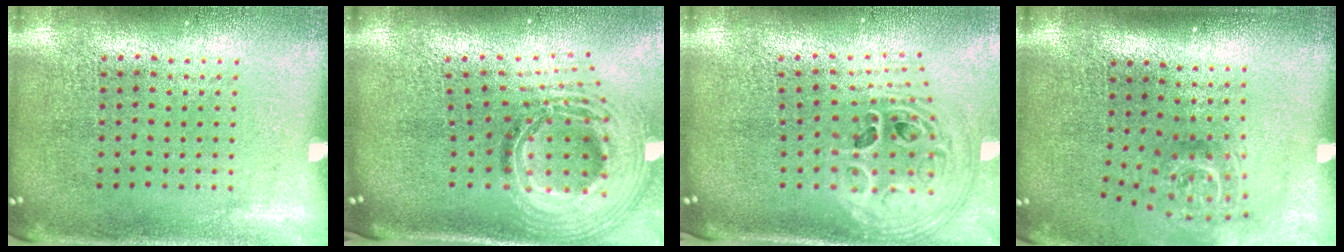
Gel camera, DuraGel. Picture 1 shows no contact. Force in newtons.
{"total": 2.8, "press": 1.9, "slide": 2.1}
{"total": 3.0, "press": 2.0, "slide": 2.2}
{"total": 1.8, "press": 1.2, "slide": 1.3}